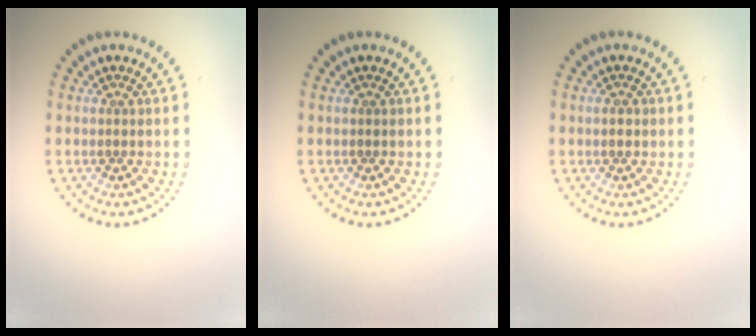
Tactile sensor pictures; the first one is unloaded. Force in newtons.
{"total": 0.0}
{"total": 1.0, "press": 1.0, "slide": 0.1}